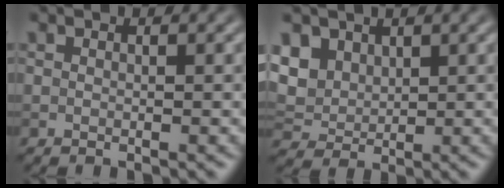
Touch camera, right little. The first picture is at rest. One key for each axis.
{"total": 4.9, "fx": 2.2, "fy": 3.7, "fz": 2.5, "tx": -0.081, "ty": 0.009, "tz": 0.049}